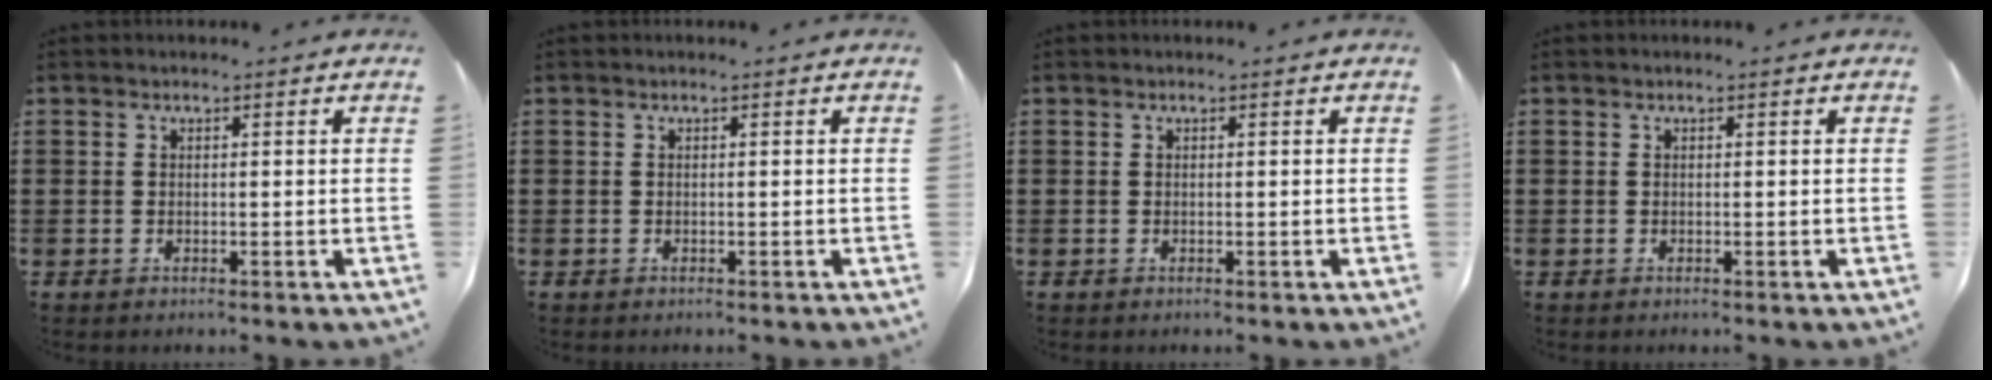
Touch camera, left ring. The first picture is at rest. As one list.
[{"total": 0.0}, {"total": 0.0}, {"total": 0.0}]